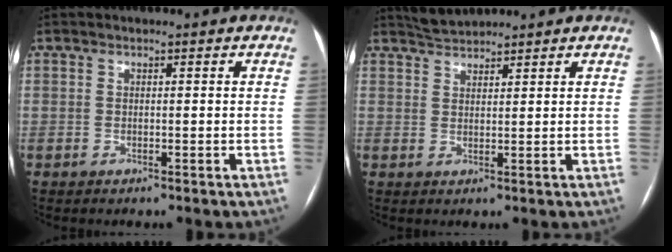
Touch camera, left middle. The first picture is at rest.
{"total": 2.8, "force": [2.8, 0.0, 0.0], "torque": [-0.008, 0.012, 0.058]}